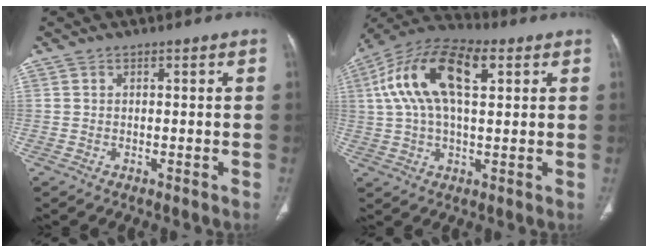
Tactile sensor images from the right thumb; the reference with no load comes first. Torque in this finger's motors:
{"motor_torque": [-1.26, 1.86, 0.68, -0.36, 0.48]}